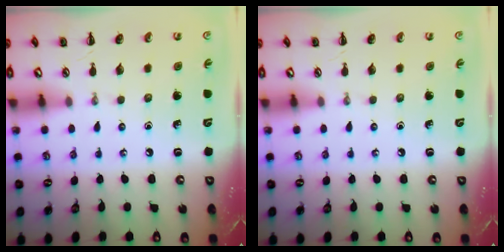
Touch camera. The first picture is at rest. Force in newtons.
{"total": 0.0}